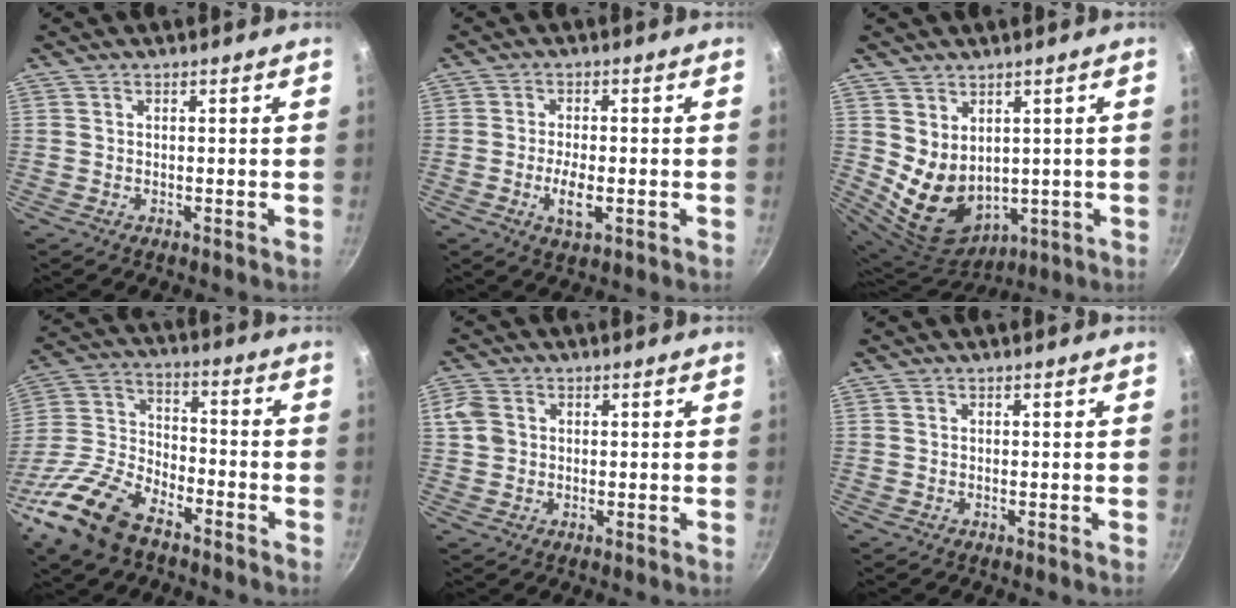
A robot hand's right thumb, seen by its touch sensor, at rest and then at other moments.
{"total": 5.1, "force": [-1.4, 2.2, 4.4], "torque": [-0.082, 0.004, -0.023]}
{"total": 11.1, "force": [1.9, 8.7, 6.6], "torque": [-0.092, -0.027, 0.065]}
{"total": 18.2, "force": [-11.3, 9.4, 10.6], "torque": [-0.208, 0.058, -0.231]}
{"total": 4.7, "force": [0.9, 3.9, 2.6], "torque": [-0.043, 0.003, 0.013]}
{"total": 0.0}